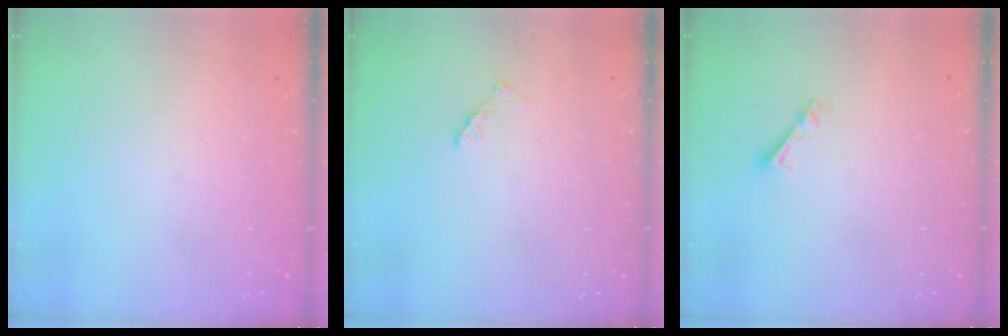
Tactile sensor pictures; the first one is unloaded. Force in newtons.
{"total": 1.7, "press": 1.6, "slide": 0.4}
{"total": 2.5, "press": 2.4, "slide": 0.5}